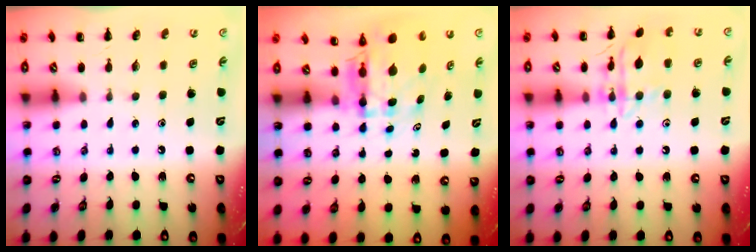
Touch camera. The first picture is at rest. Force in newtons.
{"total": 5.3, "press": 5.2, "slide": 1.0}
{"total": 13.7, "press": 13.7, "slide": 0.6}